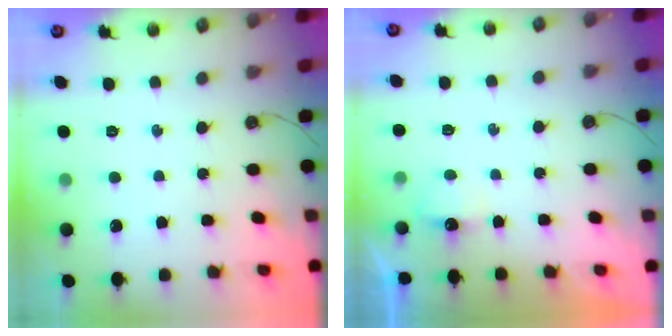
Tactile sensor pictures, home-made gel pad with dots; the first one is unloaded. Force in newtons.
{"total": 2.9, "press": 2.9, "slide": 0.3}